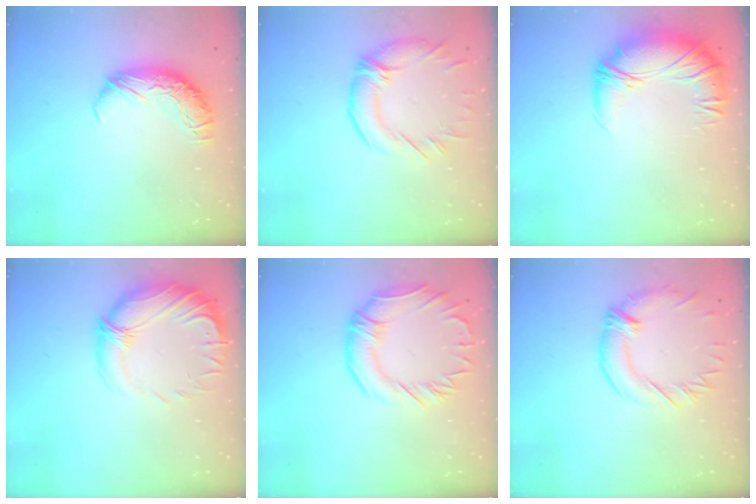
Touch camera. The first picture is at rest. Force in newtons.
{"total": 3.0, "press": 2.0, "slide": 2.3}
{"total": 2.8, "press": 0.1, "slide": 2.8}
{"total": 2.9, "press": 0.9, "slide": 2.8}
{"total": 3.3, "press": 3.1, "slide": 1.0}
{"total": 2.1, "press": 1.3, "slide": 1.6}